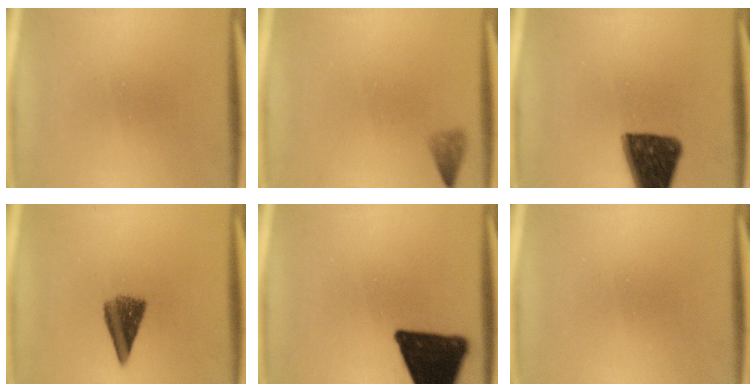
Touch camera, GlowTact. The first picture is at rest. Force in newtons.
{"total": 2.1}
{"total": 13.6}
{"total": 6.1}
{"total": 18.1}
{"total": 0.0}